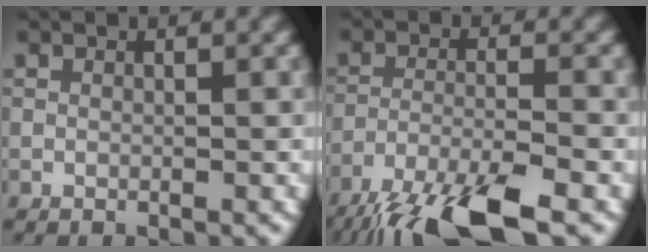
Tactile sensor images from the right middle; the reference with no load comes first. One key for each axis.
{"total": 9.0, "fx": -6.7, "fy": 2.0, "fz": 5.7, "tx": -0.103, "ty": -0.012, "tz": -0.127}